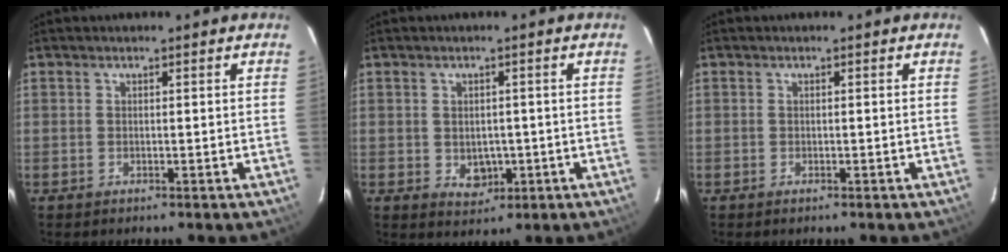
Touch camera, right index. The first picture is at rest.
{"total": 4.1, "force": [-0.7, 3.5, 2.1], "torque": [-0.037, -0.003, 0.002]}
{"total": 0.5, "force": [-0.4, 0.1, 0.3], "torque": [-0.007, 0.000, -0.008]}